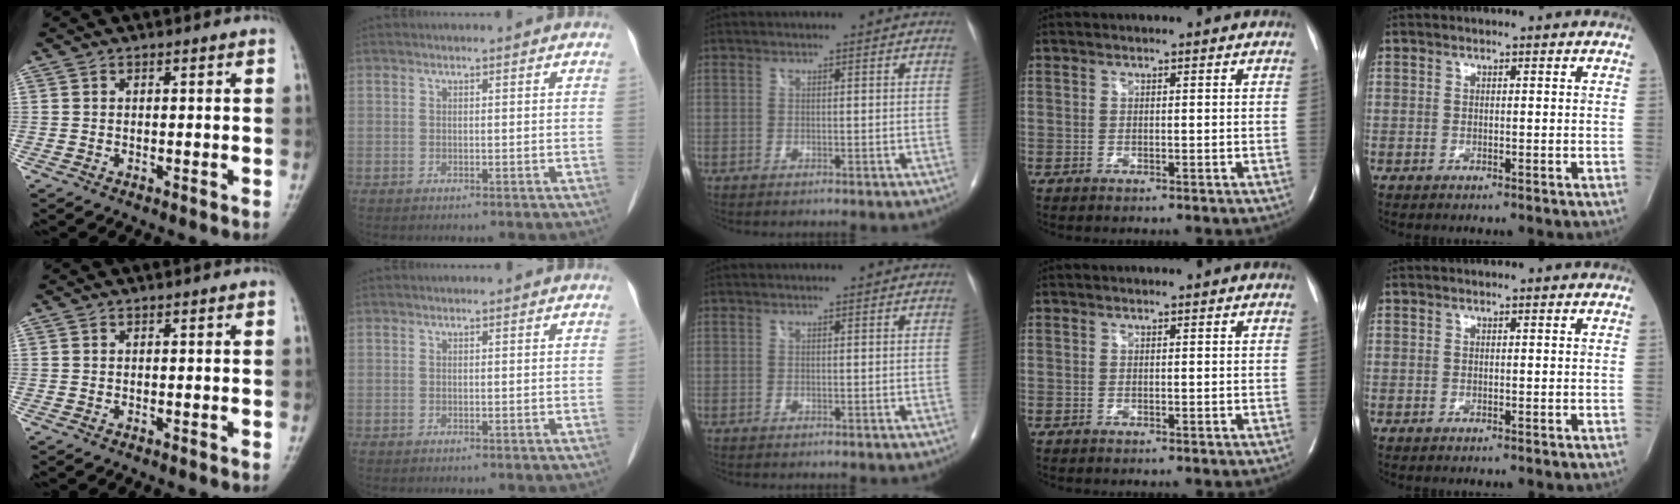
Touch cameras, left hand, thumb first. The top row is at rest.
{}